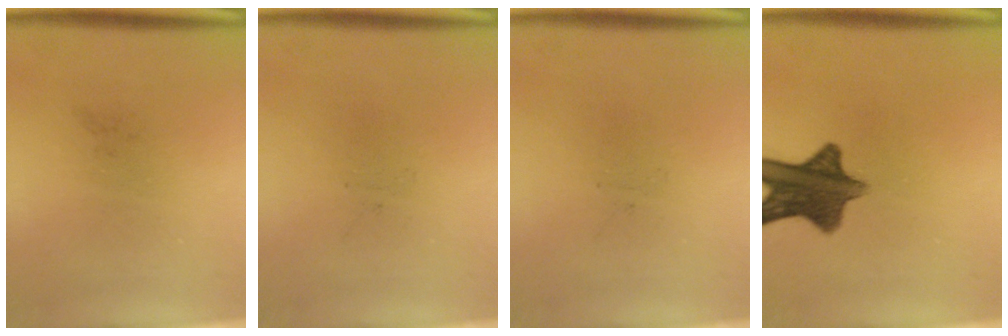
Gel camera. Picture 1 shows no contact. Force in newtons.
{"total": 0.0}
{"total": 0.0}
{"total": 10.5}